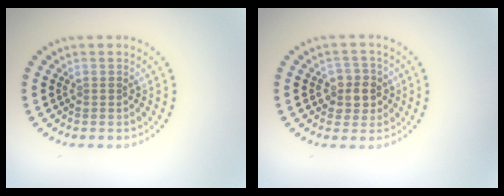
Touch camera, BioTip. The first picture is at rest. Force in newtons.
{"total": 2.8, "press": 2.6, "slide": 1.1}